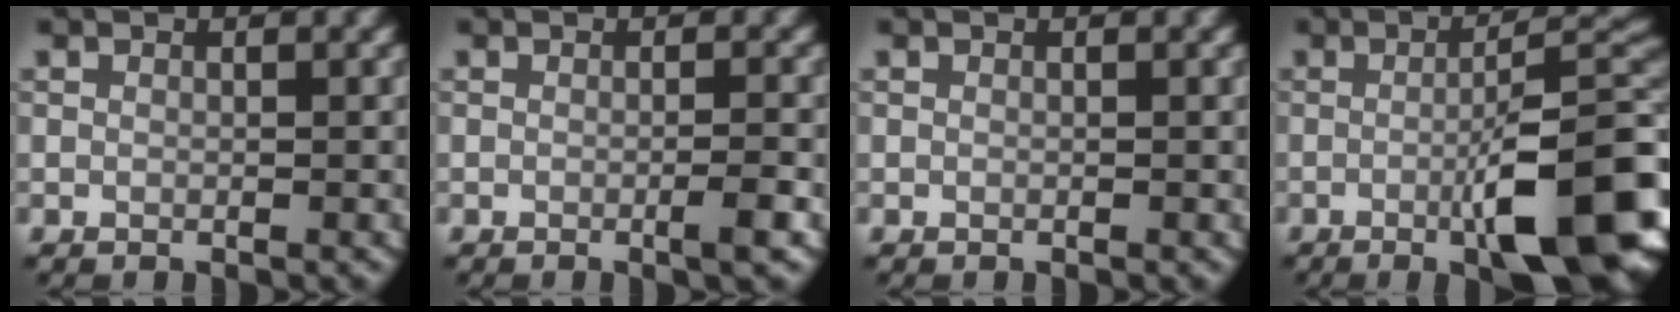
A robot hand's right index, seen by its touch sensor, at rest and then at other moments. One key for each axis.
{"total": 1.8, "fx": -0.6, "fy": 0.2, "fz": 1.7, "tx": -0.022, "ty": 0.002, "tz": -0.013}
{"total": 0.0}
{"total": 11.6, "fx": -3.3, "fy": 2.7, "fz": 10.7, "tx": -0.142, "ty": 0.002, "tz": -0.049}